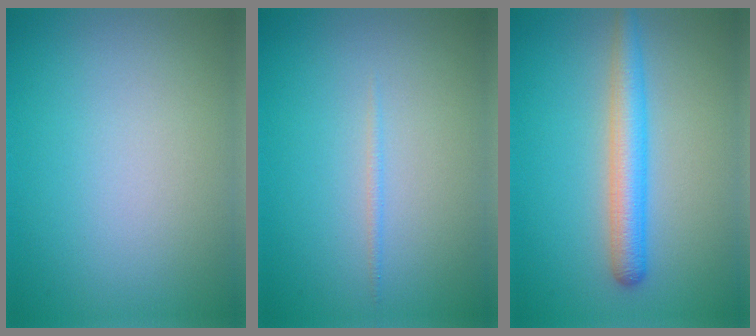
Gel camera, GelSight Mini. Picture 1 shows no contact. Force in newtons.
{"total": 0.6, "press": 0.6, "slide": 0.1}
{"total": 3.8, "press": 3.8, "slide": 0.2}